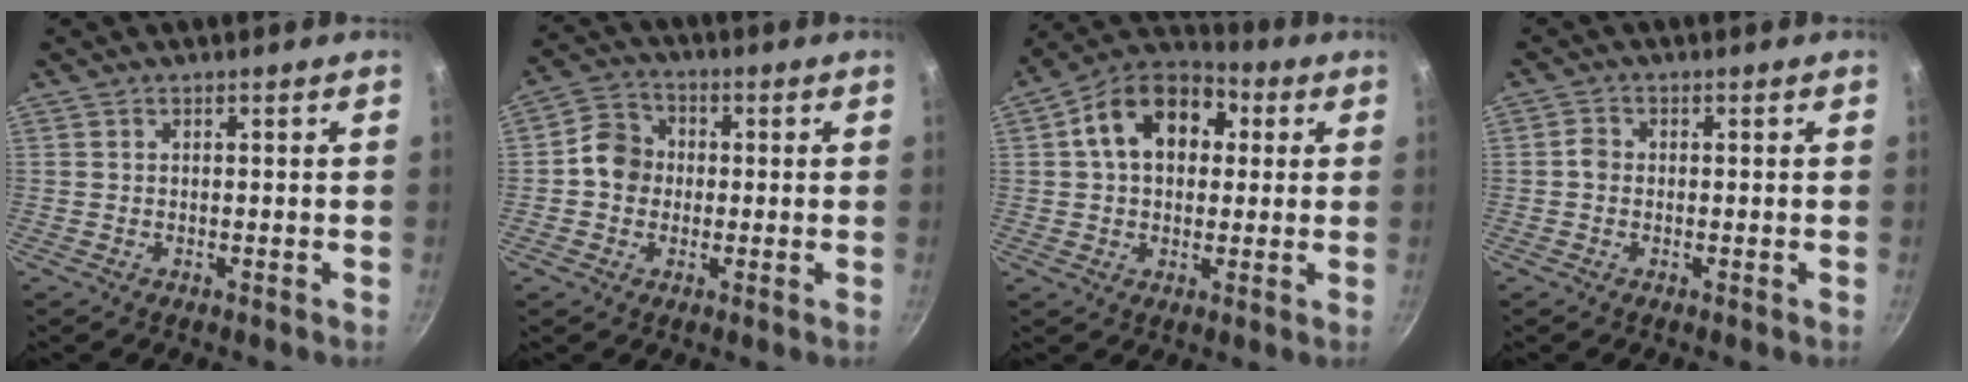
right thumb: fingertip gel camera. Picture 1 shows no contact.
{"total": 7.3, "force": [-0.3, 6.5, 3.3], "torque": [-0.027, 0.017, -0.023]}
{"total": 15.3, "force": [3.4, 10.8, 10.2], "torque": [-0.136, 0.026, 0.035]}
{"total": 1.9, "force": [-0.3, 1.6, 1.0], "torque": [-0.016, 0.011, -0.009]}